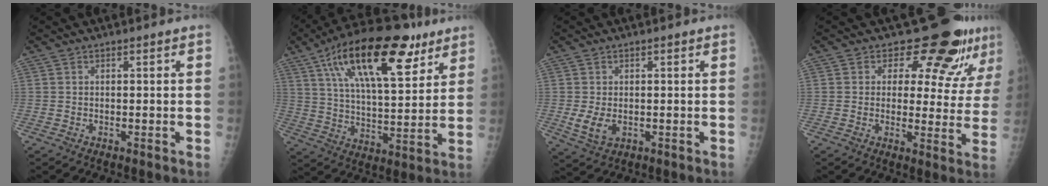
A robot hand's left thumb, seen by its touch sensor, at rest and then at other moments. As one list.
[{"total": 23.2, "force": [12.1, 9.2, 17.5], "torque": [-0.265, -0.022, 0.200]}, {"total": 4.2, "force": [-0.5, 2.8, 3.1], "torque": [-0.058, -0.010, -0.002]}, {"total": 12.6, "force": [9.9, 5.5, 5.6], "torque": [-0.024, -0.069, 0.111]}]